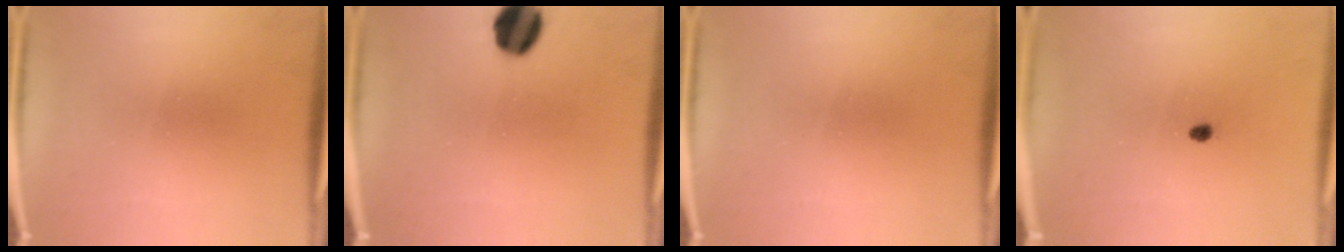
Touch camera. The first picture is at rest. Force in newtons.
{"total": 10.0}
{"total": 0.0}
{"total": 1.0}